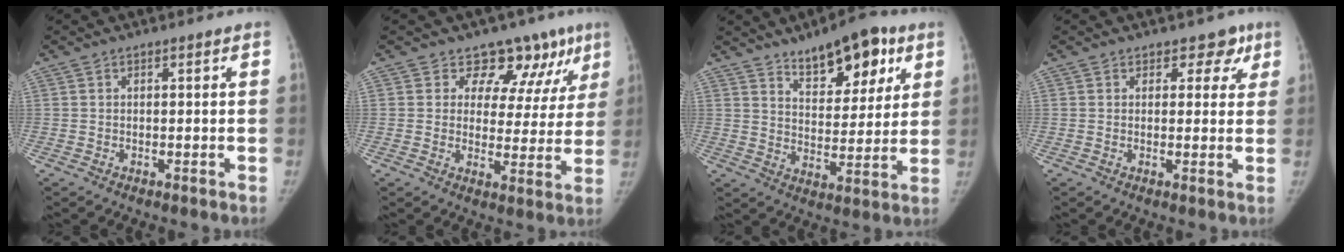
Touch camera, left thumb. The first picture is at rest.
{"total": 11.5, "force": [8.1, 7.4, 3.2], "torque": [0.019, -0.034, 0.085]}
{"total": 14.1, "force": [8.5, 6.3, 9.3], "torque": [-0.091, -0.038, 0.130]}
{"total": 4.0, "force": [2.4, 2.9, 1.3], "torque": [0.026, -0.006, 0.023]}